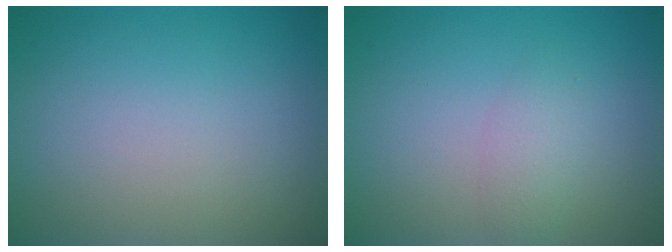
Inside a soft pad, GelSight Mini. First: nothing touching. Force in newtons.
{"total": 1.6, "press": 1.6, "slide": 0.1}